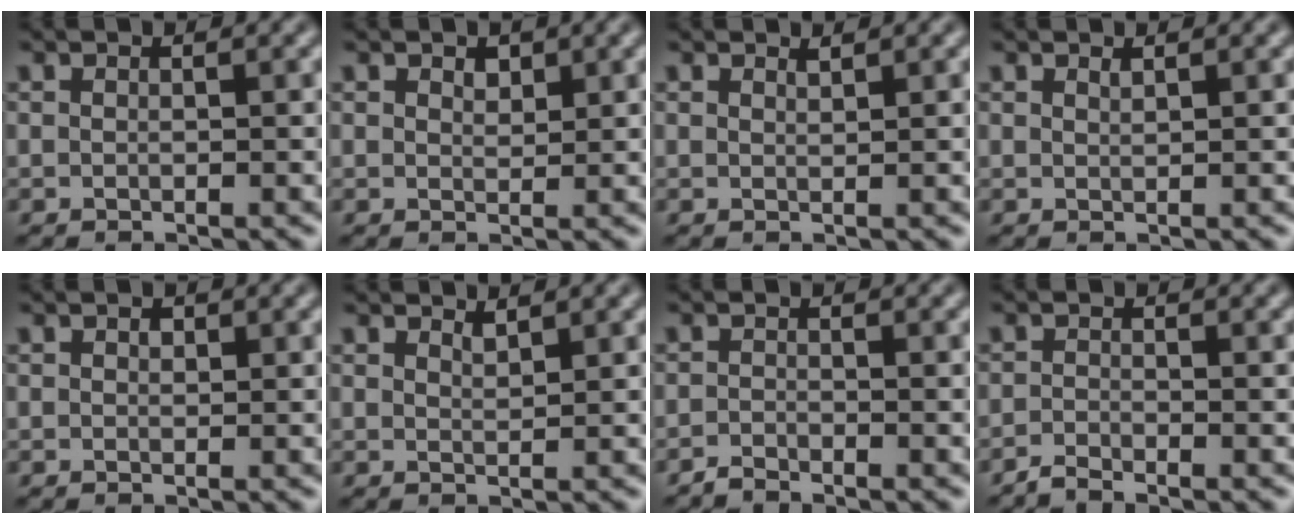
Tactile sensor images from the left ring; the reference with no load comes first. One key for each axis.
{"total": 1.0, "fx": 0.7, "fy": 0.6, "fz": 0.4, "tx": -0.007, "ty": 0.000, "tz": 0.012}
{"total": 0.6, "fx": 0.6, "fy": 0.0, "fz": 0.1, "tx": 0.000, "ty": -0.003, "tz": 0.011}
{"total": 0.5, "fx": 0.5, "fy": 0.0, "fz": 0.2, "tx": -0.002, "ty": -0.001, "tz": 0.010}
{"total": 0.6, "fx": 0.3, "fy": 0.4, "fz": 0.3, "tx": -0.004, "ty": 0.000, "tz": 0.001}
{"total": 0.9, "fx": 0.9, "fy": 0.1, "fz": 0.3, "tx": -0.005, "ty": -0.001, "tz": 0.016}
{"total": 1.1, "fx": -1.0, "fy": 0.1, "fz": 0.2, "tx": -0.004, "ty": 0.001, "tz": -0.024}
{"total": 1.4, "fx": -1.3, "fy": 0.1, "fz": 0.5, "tx": -0.010, "ty": -0.002, "tz": -0.032}